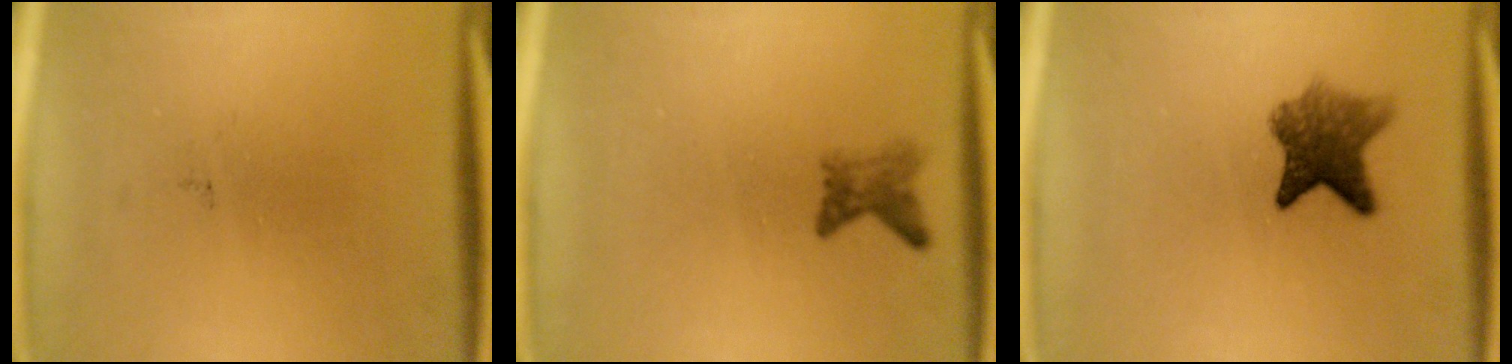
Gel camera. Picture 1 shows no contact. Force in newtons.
{"total": 1.9}
{"total": 6.2}